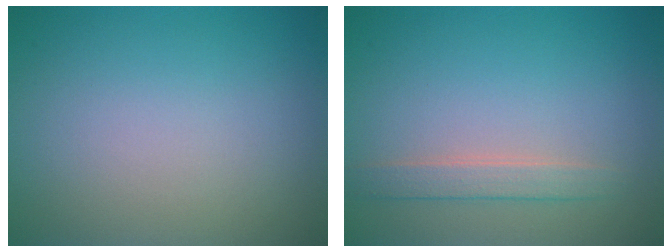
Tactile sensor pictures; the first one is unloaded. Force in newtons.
{"total": 1.9, "press": 1.9, "slide": 0.1}